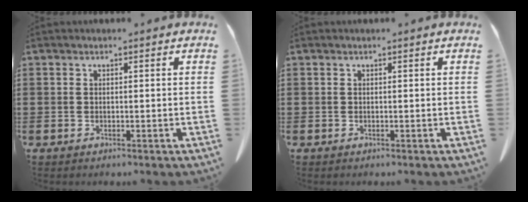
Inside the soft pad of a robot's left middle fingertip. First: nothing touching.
{"total": 0.0}